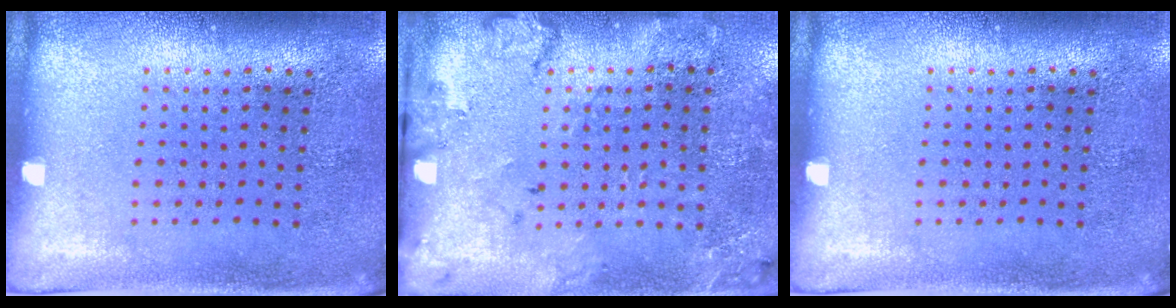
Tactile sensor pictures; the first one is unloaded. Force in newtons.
{"total": 1.7, "press": 1.6, "slide": 0.8}
{"total": 0.0}